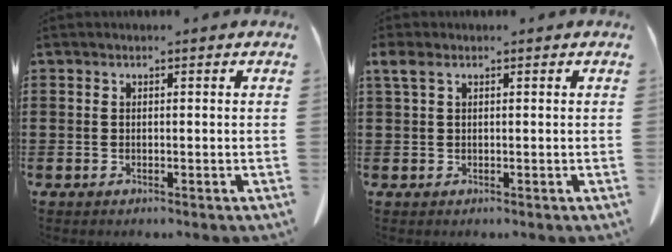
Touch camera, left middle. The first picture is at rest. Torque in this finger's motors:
{"motor_torque": [0.35, 0.07, 0.31, 0.09]}